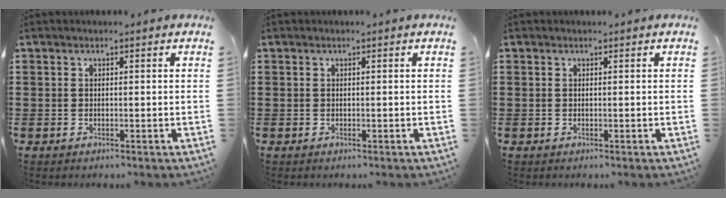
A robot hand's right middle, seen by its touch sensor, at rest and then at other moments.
{"total": 0.0}
{"total": 0.0}